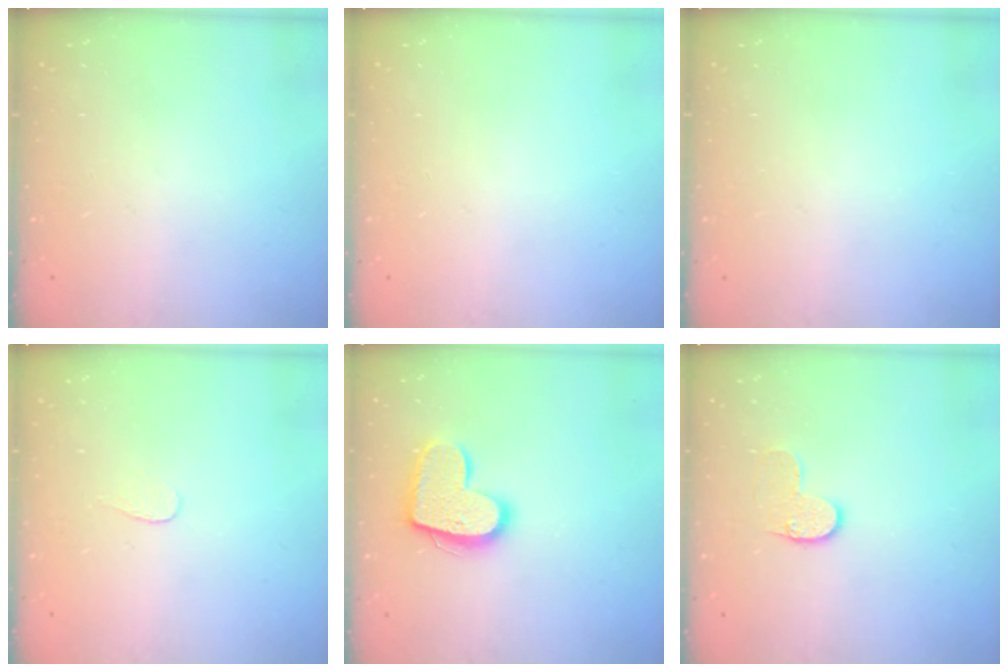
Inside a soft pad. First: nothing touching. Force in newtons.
{"total": 0.0}
{"total": 0.0}
{"total": 3.3, "press": 3.3, "slide": 0.3}
{"total": 14.9, "press": 14.9, "slide": 1.0}
{"total": 6.3, "press": 6.3, "slide": 0.3}